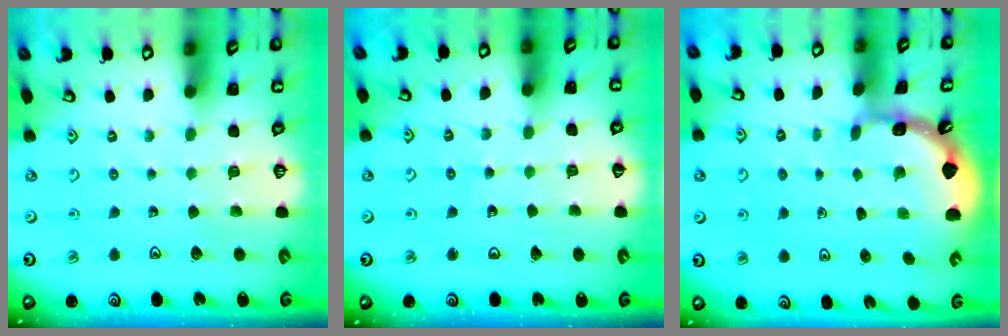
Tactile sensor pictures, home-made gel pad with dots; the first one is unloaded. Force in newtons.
{"total": 3.4, "press": 3.4, "slide": 0.2}
{"total": 1.8, "press": 1.8, "slide": 0.2}